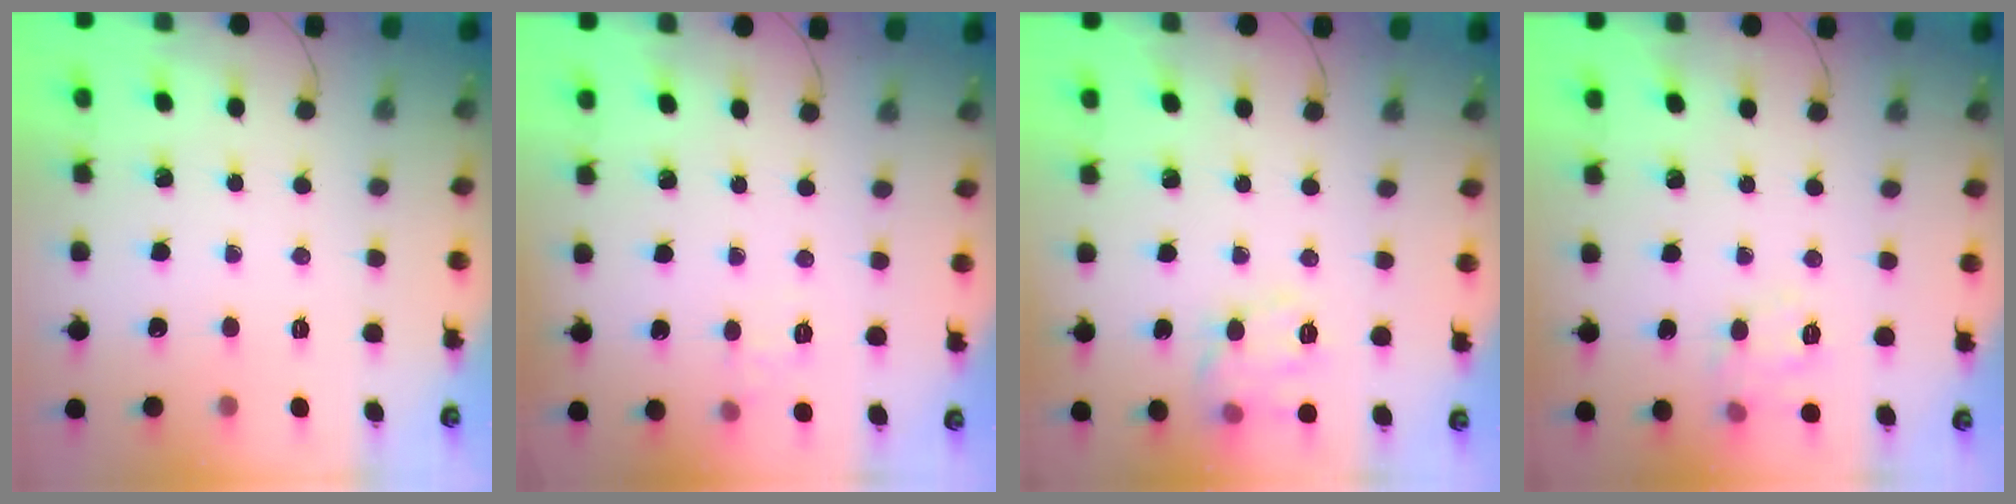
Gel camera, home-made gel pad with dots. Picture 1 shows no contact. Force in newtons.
{"total": 5.2, "press": 5.0, "slide": 1.2}
{"total": 8.4, "press": 8.3, "slide": 1.0}
{"total": 8.5, "press": 8.4, "slide": 1.5}